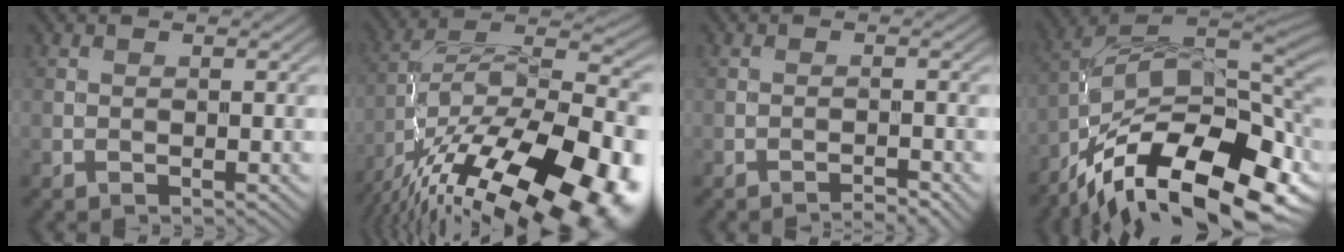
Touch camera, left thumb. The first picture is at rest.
{"total": 20.6, "force": [-12.4, 7.8, 14.5], "torque": [-0.226, -0.025, -0.184]}
{"total": 1.8, "force": [-1.6, 0.0, 0.8], "torque": [-0.012, 0.005, -0.027]}
{"total": 17.8, "force": [-8.0, 8.0, 13.7], "torque": [-0.248, -0.018, -0.131]}